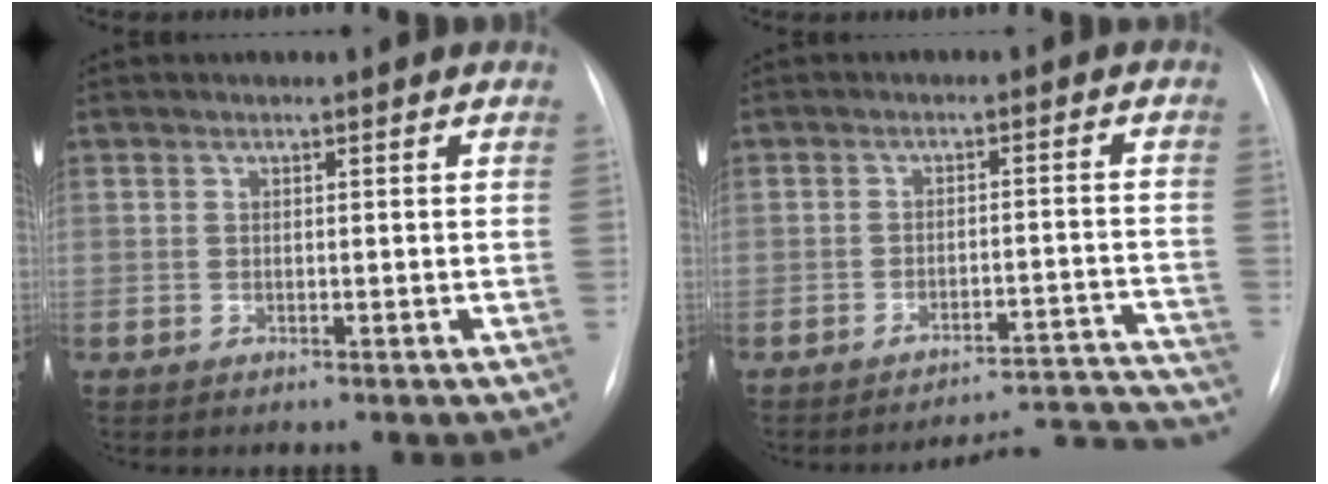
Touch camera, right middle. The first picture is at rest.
{"total": 12.9, "force": [-12.8, -1.3, -0.9], "torque": [0.035, 0.031, -0.161]}